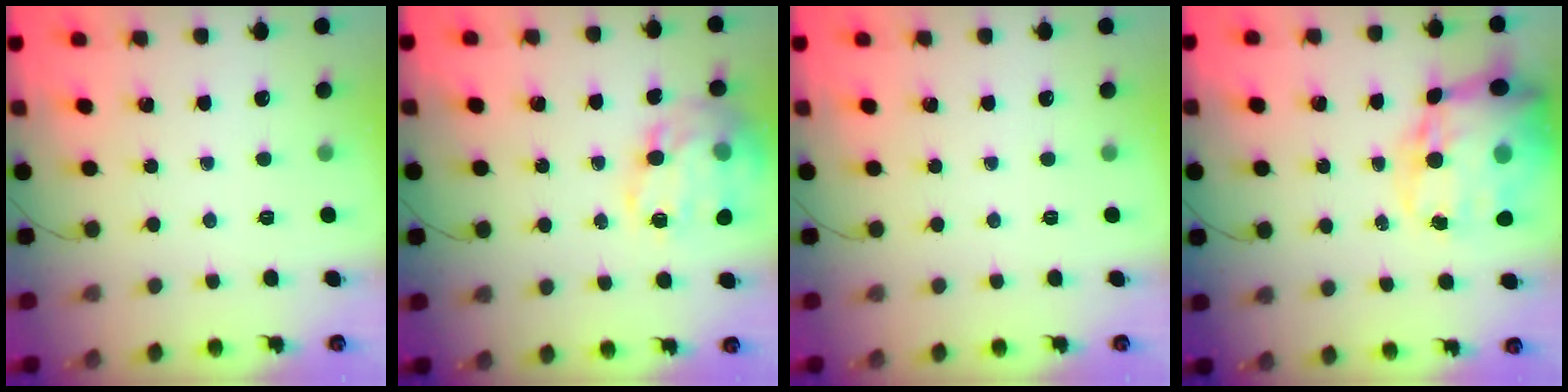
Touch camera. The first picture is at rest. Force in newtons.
{"total": 20.0, "press": 19.9, "slide": 2.1}
{"total": 0.0}
{"total": 24.5, "press": 23.8, "slide": 5.8}